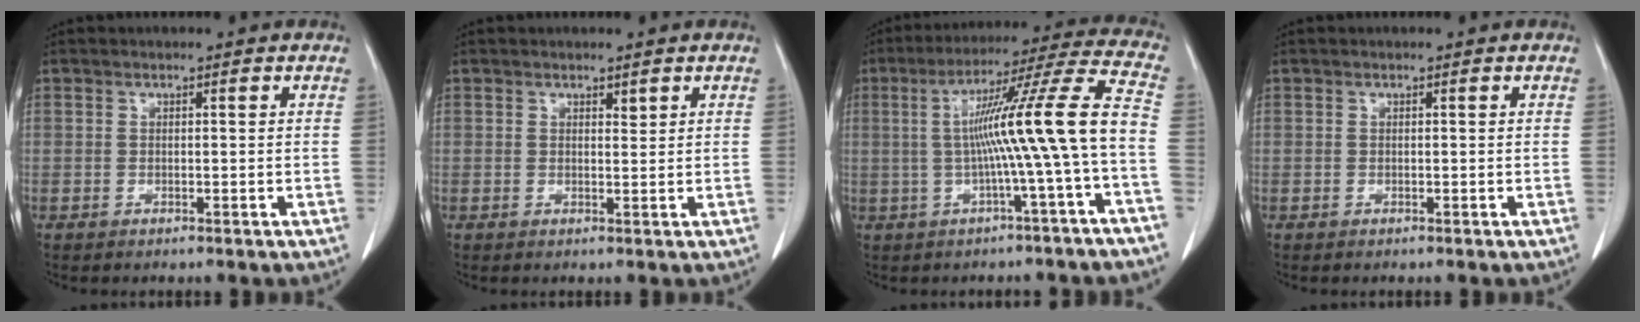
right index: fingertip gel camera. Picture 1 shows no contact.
{"total": 1.1, "force": [0.9, 0.4, 0.6], "torque": [-0.008, -0.004, 0.015]}
{"total": 14.4, "force": [-1.5, -1.8, 14.2], "torque": [-0.217, 0.021, -0.026]}
{"total": 0.0}